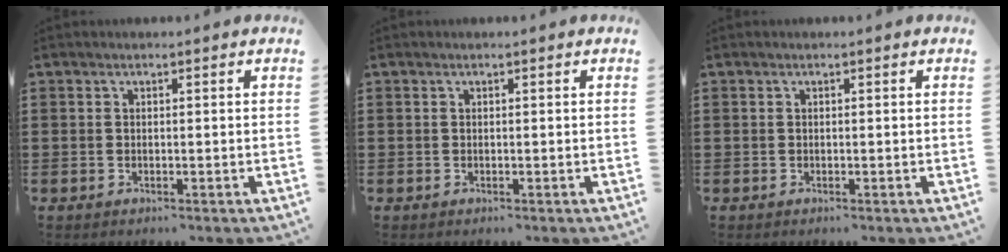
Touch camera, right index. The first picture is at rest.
{"total": 0.0}
{"total": 0.0}